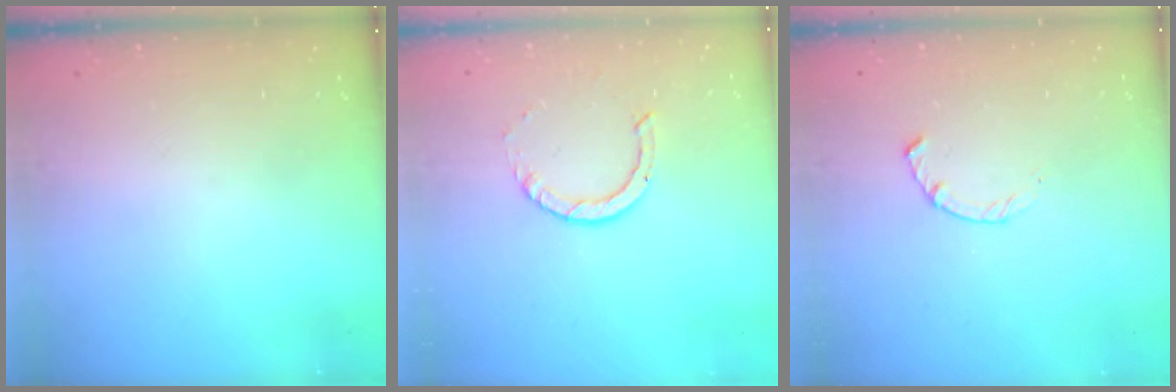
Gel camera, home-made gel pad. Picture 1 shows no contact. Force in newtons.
{"total": 3.5, "press": 3.5, "slide": 0.4}
{"total": 2.3, "press": 2.2, "slide": 0.4}